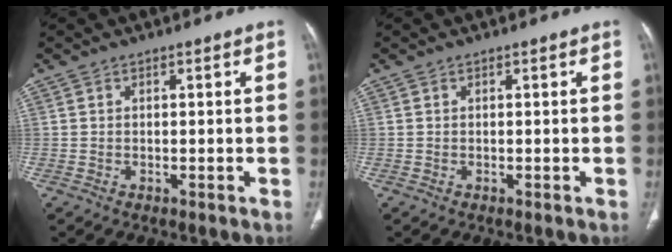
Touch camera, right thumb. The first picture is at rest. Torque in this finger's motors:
{"motor_torque": [0.04, 0.24, 0.37, -0.27, -0.04]}